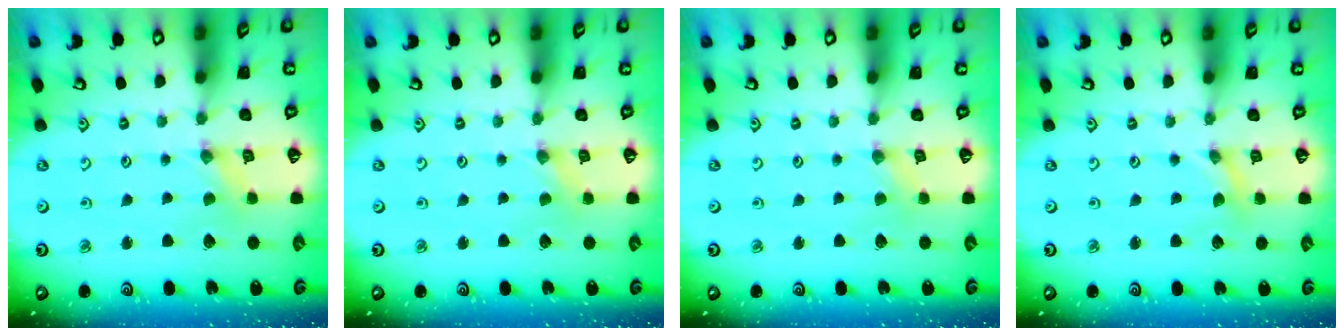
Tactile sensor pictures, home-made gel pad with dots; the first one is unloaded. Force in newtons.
{"total": 0.0}
{"total": 1.8, "press": 1.8, "slide": 0.3}
{"total": 0.0}